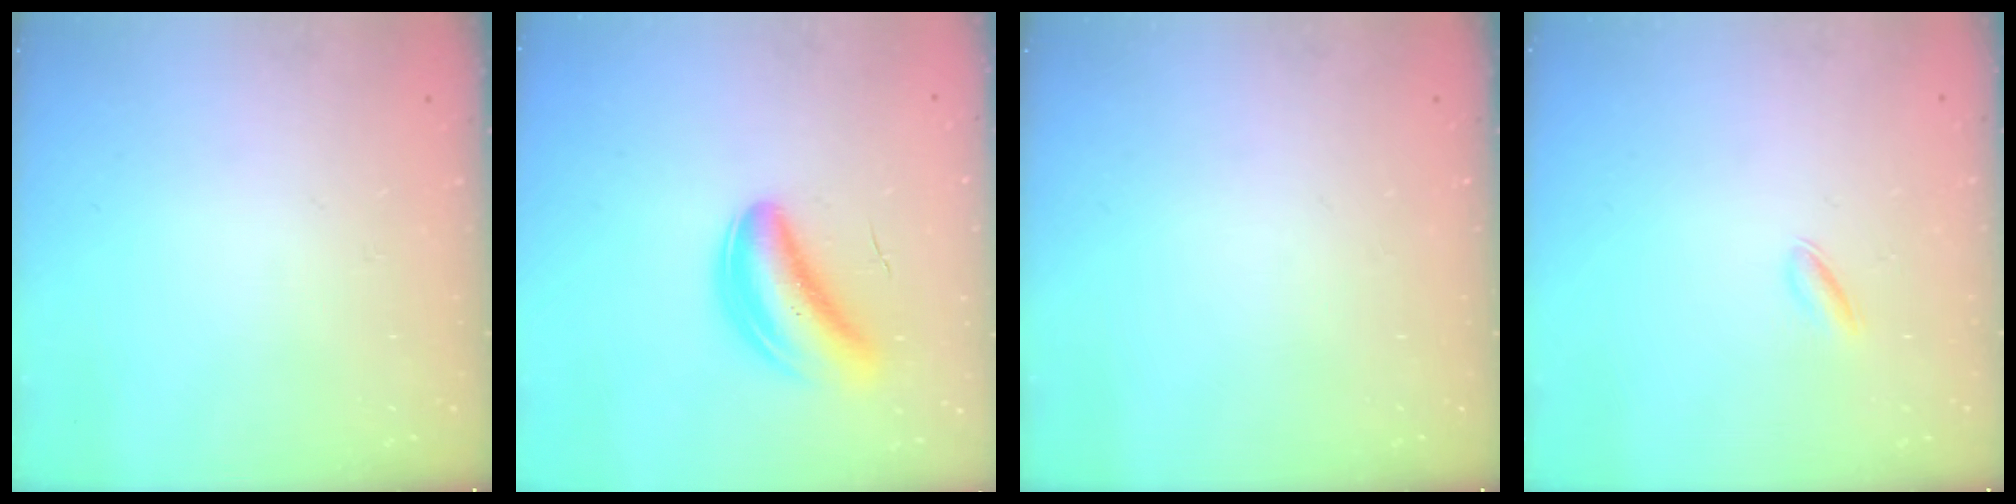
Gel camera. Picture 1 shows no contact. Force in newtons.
{"total": 6.1, "press": 5.8, "slide": 1.8}
{"total": 0.0}
{"total": 2.1, "press": 2.1, "slide": 0.6}